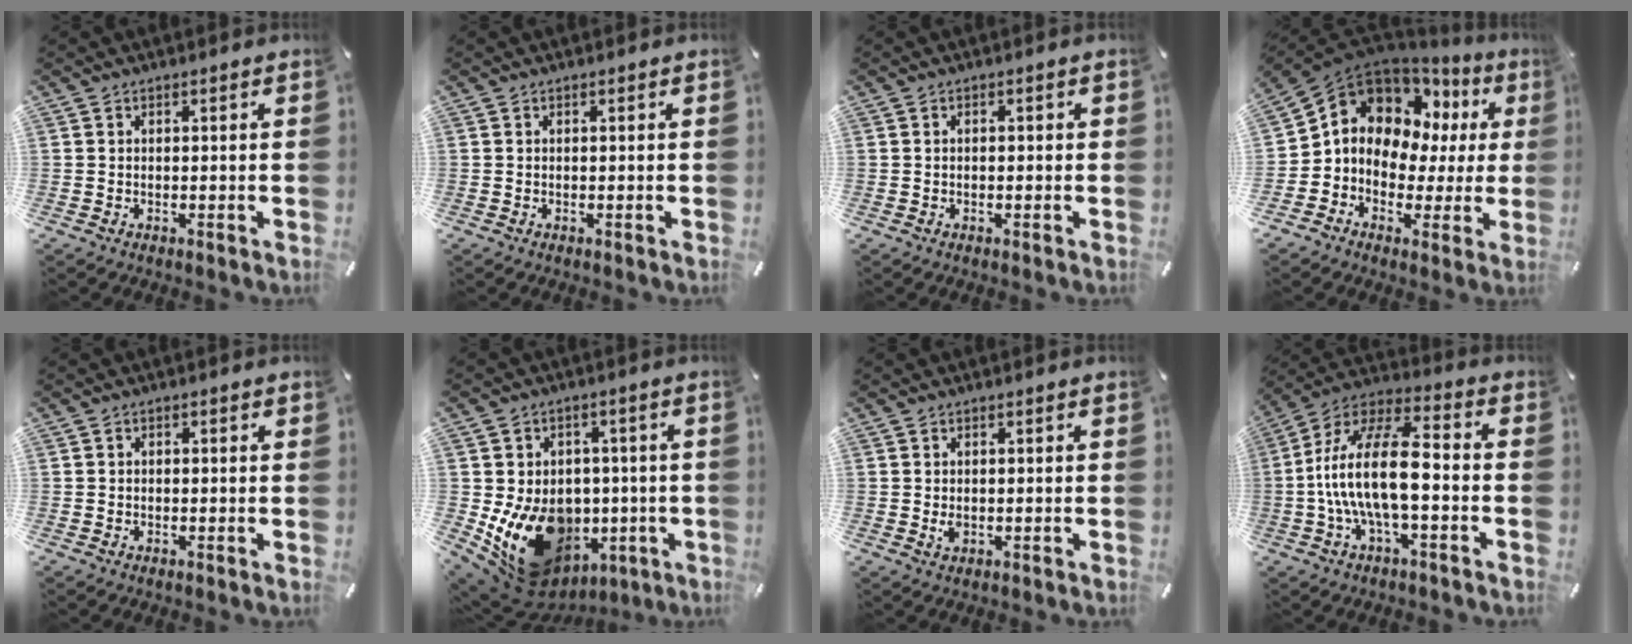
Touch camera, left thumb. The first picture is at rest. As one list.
[{"total": 0.0}, {"total": 0.8, "force": [-0.3, 0.5, 0.6], "torque": [-0.011, 0.002, -0.006]}, {"total": 10.5, "force": [3.5, 8.9, 4.3], "torque": [-0.090, -0.037, 0.069]}, {"total": 0.8, "force": [-0.2, 0.7, 0.3], "torque": [-0.005, 0.005, -0.005]}, {"total": 16.7, "force": [-3.9, 13.4, 9.3], "torque": [-0.157, 0.004, -0.045]}, {"total": 1.6, "force": [0.0, 1.1, 1.1], "torque": [-0.014, -0.001, -0.003]}, {"total": 17.3, "force": [-2.9, 7.1, 15.6], "torque": [-0.316, 0.002, -0.052]}]